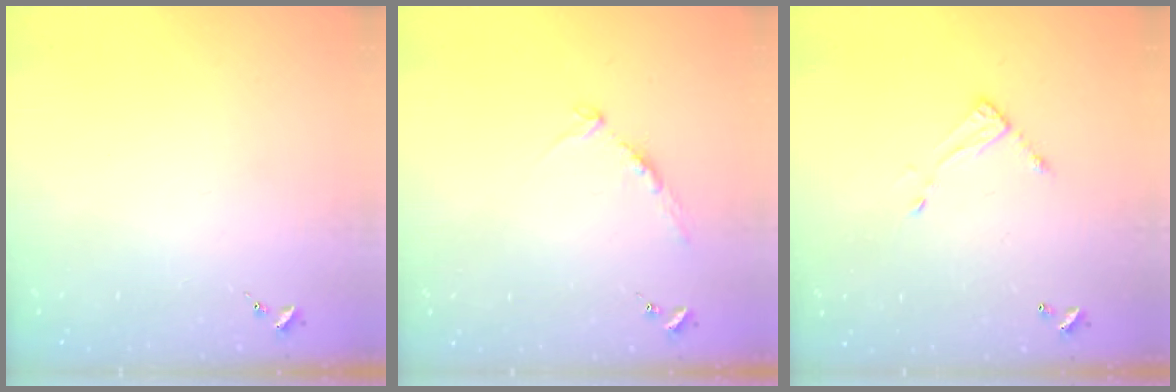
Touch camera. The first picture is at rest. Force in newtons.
{"total": 8.3, "press": 8.2, "slide": 0.9}
{"total": 5.5, "press": 5.5, "slide": 0.3}